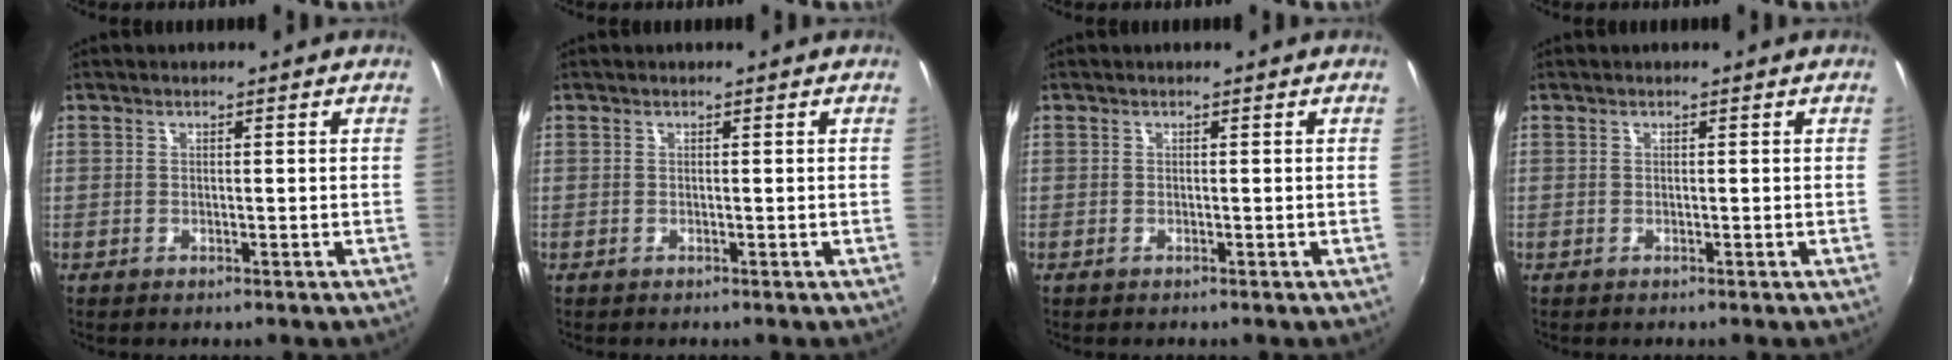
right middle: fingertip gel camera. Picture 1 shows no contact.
{"total": 0.0}
{"total": 0.0}
{"total": 0.0}